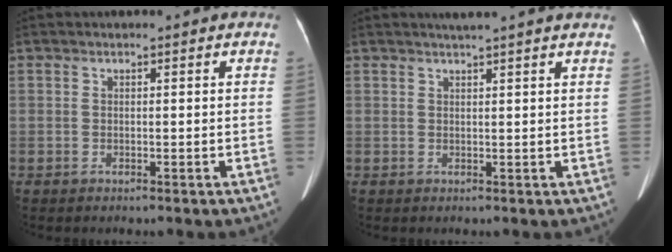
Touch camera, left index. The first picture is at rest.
{"total": 4.4, "force": [3.8, -0.7, 2.1], "torque": [-0.028, 0.016, 0.044]}